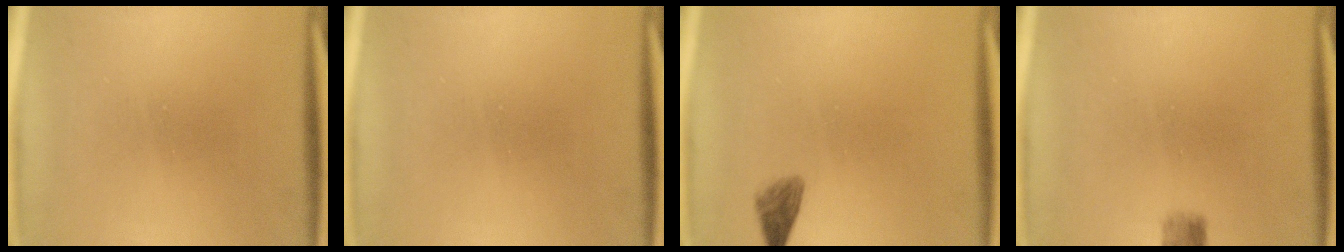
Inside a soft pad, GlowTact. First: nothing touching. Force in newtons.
{"total": 0.0}
{"total": 1.9}
{"total": 2.2}